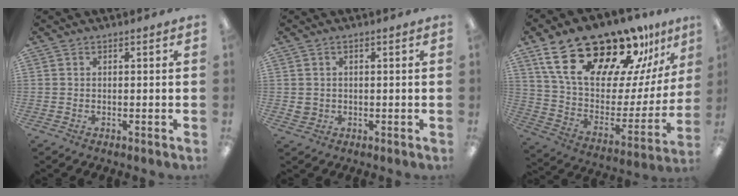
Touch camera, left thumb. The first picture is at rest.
{"total": 2.1, "force": [0.5, 2.0, 0.6], "torque": [-0.013, 0.004, 0.008]}
{"total": 25.9, "force": [19.3, 10.3, 13.8], "torque": [-0.225, -0.130, 0.344]}